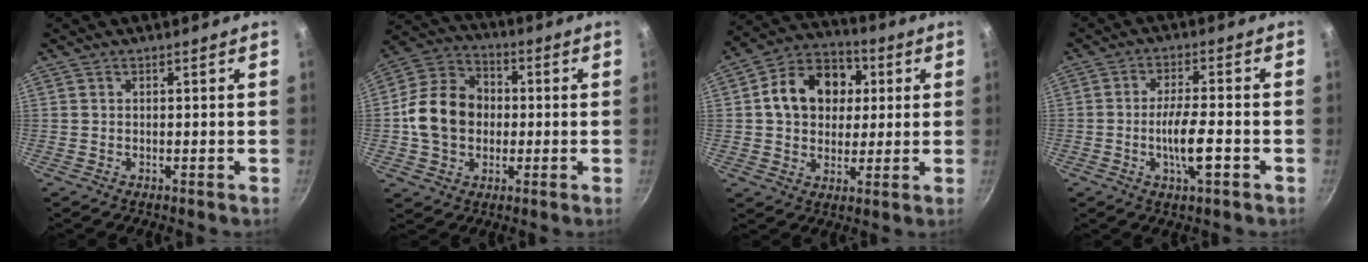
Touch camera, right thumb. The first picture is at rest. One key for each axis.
{"total": 14.1, "fx": -0.6, "fy": 11.4, "fz": 8.2, "tx": -0.119, "ty": 0.027, "tz": -0.024}
{"total": 15.0, "fx": 2.8, "fy": 11.8, "fz": 8.8, "tx": -0.115, "ty": 0.020, "tz": 0.033}
{"total": 7.4, "fx": -2.3, "fy": 2.0, "fz": 6.8, "tx": -0.119, "ty": 0.015, "tz": -0.044}